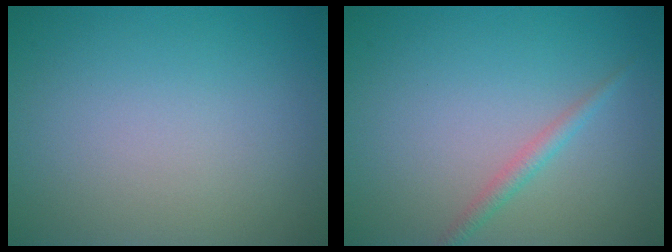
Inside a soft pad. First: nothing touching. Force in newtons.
{"total": 1.4, "press": 1.4, "slide": 0.1}